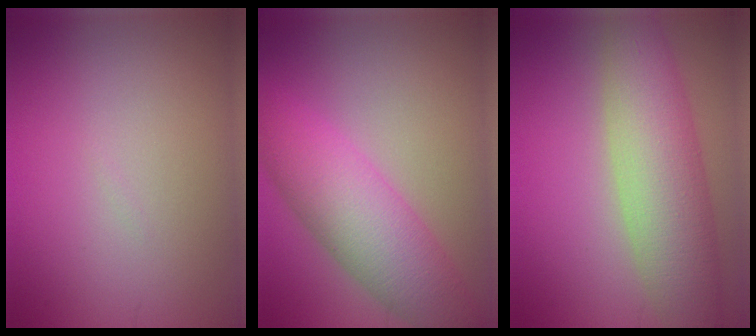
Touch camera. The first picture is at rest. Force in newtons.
{"total": 7.1, "press": 7.1, "slide": 0.2}
{"total": 7.5, "press": 7.5, "slide": 0.4}